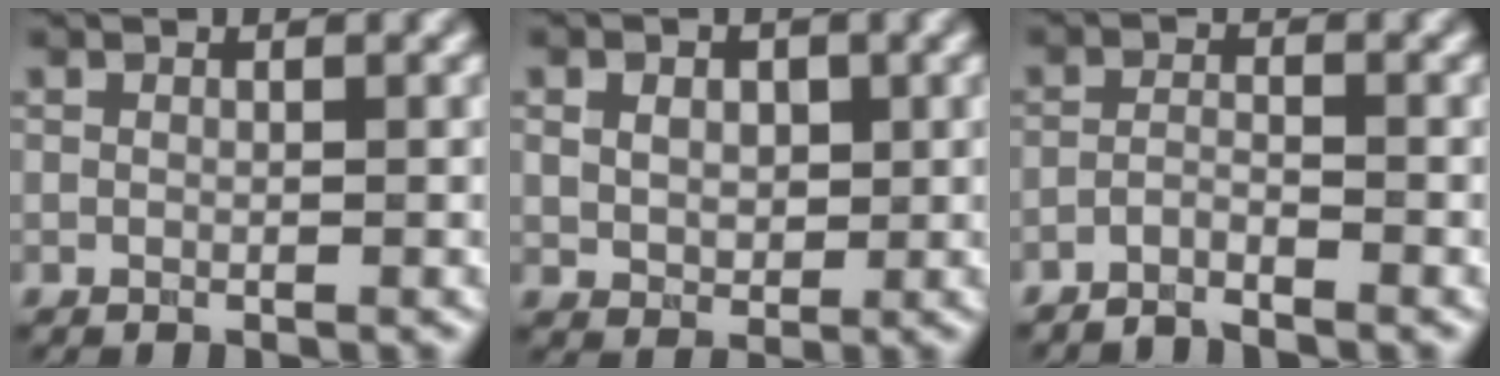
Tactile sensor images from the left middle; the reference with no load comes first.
{"total": 2.9, "force": [0.7, 2.2, 1.7], "torque": [-0.033, 0.000, 0.008]}
{"total": 1.6, "force": [-1.5, 0.1, 0.7], "torque": [-0.012, 0.001, -0.034]}